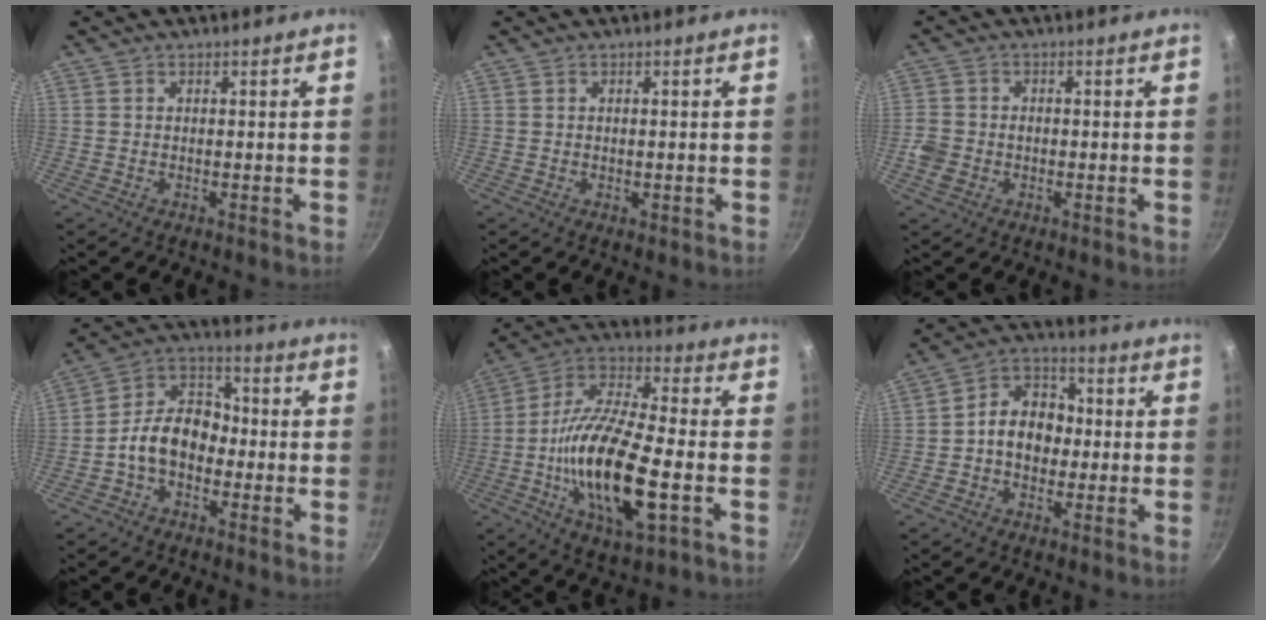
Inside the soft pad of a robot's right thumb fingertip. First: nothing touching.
{"total": 0.7, "force": [-0.1, 0.4, 0.6], "torque": [-0.007, -0.001, -0.002]}
{"total": 4.5, "force": [-1.2, 3.7, 2.2], "torque": [-0.042, 0.014, -0.026]}
{"total": 11.0, "force": [-2.8, 7.8, 7.2], "torque": [-0.083, 0.046, -0.068]}
{"total": 21.0, "force": [-4.6, 7.2, 19.2], "torque": [-0.370, 0.020, -0.099]}
{"total": 10.5, "force": [-0.7, 8.1, 6.6], "torque": [-0.059, 0.032, -0.028]}